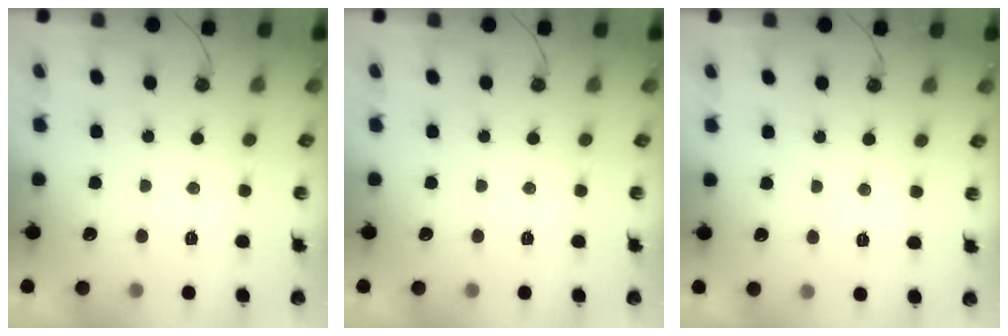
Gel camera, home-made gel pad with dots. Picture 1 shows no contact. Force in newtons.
{"total": 0.0}
{"total": 3.9, "press": 3.9, "slide": 0.6}